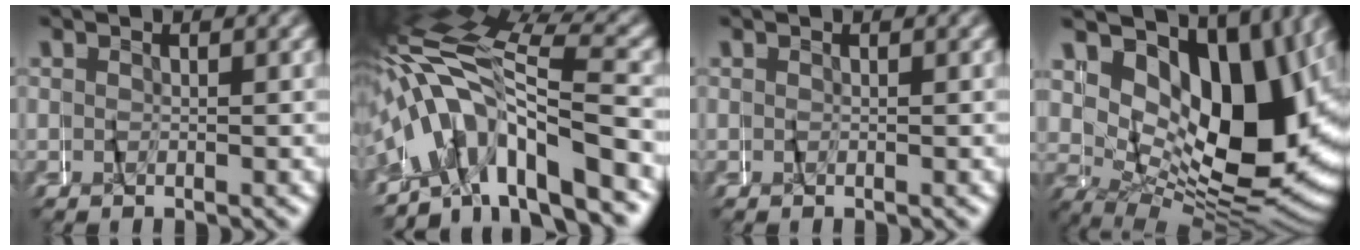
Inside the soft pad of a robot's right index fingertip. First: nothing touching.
{"total": 9.0, "force": [-1.1, 5.5, 7.1], "torque": [-0.140, 0.012, -0.035]}
{"total": 0.0}
{"total": 18.4, "force": [3.3, 11.5, 14.0], "torque": [-0.215, 0.004, 0.046]}